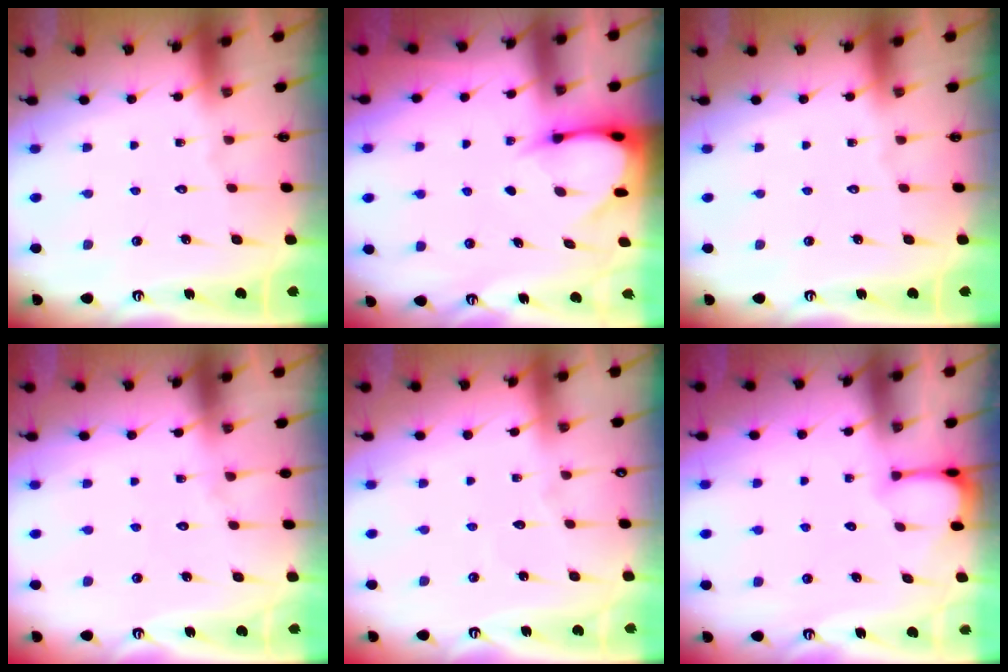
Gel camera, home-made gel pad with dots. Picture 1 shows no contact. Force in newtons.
{"total": 4.2, "press": 4.2, "slide": 0.5}
{"total": 0.0}
{"total": 4.2, "press": 4.2, "slide": 0.4}
{"total": 2.6, "press": 2.6, "slide": 0.4}
{"total": 2.0, "press": 2.0, "slide": 0.2}